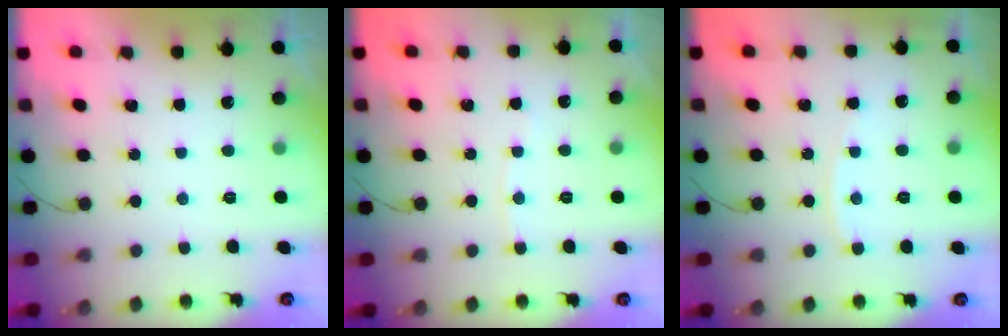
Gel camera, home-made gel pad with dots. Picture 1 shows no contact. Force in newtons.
{"total": 2.2, "press": 2.2, "slide": 0.2}
{"total": 3.7, "press": 3.7, "slide": 0.6}